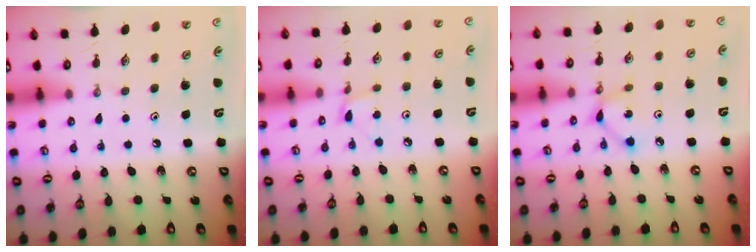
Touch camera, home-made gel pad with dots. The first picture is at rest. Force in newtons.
{"total": 2.1, "press": 2.1, "slide": 0.3}
{"total": 3.8, "press": 3.8, "slide": 0.1}